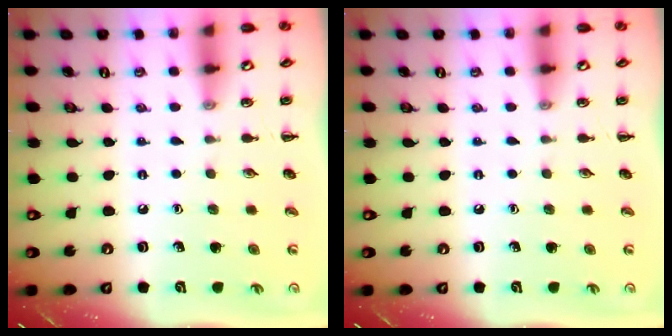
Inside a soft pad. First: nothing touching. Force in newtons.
{"total": 0.0}